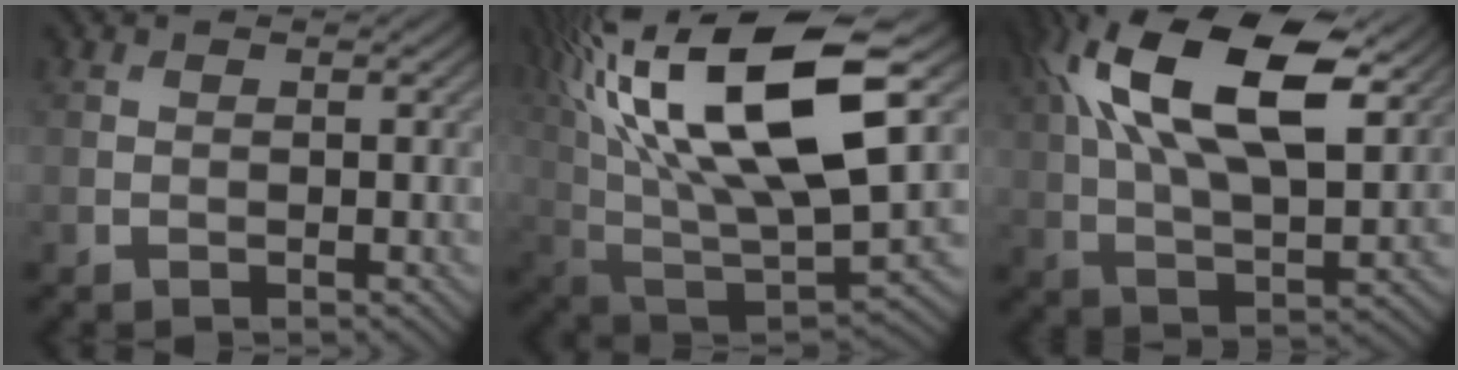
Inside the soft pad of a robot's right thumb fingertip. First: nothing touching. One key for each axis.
{"total": 21.4, "fx": 8.1, "fy": 8.7, "fz": 17.8, "tx": -0.364, "ty": 0.033, "tz": 0.143}
{"total": 17.8, "fx": 7.1, "fy": 8.3, "fz": 14.0, "tx": -0.269, "ty": 0.029, "tz": 0.104}